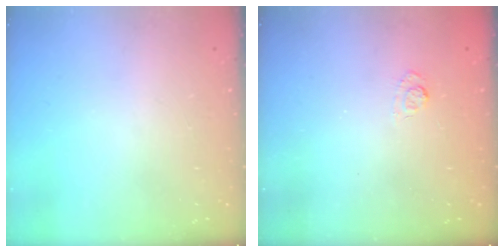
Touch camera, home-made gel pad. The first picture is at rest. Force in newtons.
{"total": 2.7, "press": 2.3, "slide": 1.5}